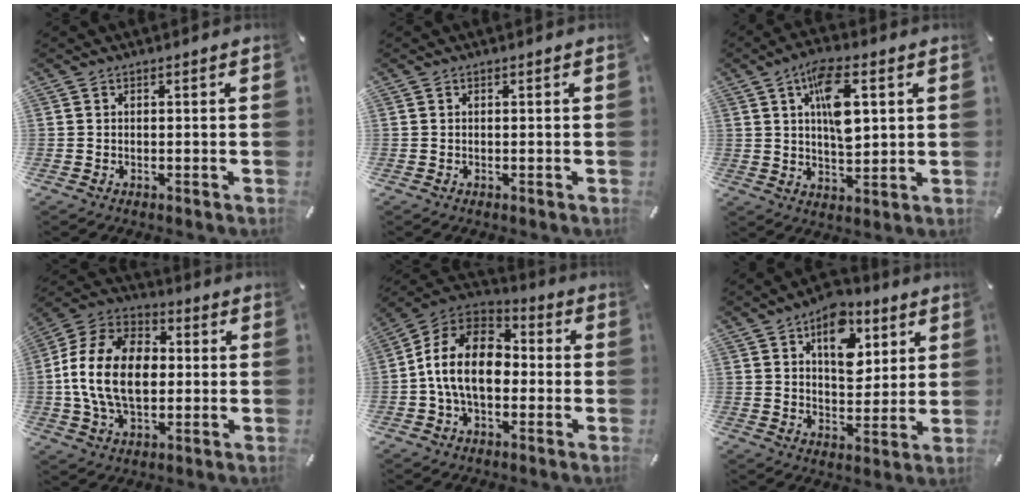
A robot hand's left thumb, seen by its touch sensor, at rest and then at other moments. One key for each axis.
{"total": 0.0}
{"total": 11.0, "fx": 3.6, "fy": 5.2, "fz": 9.0, "tx": -0.155, "ty": -0.004, "tz": 0.059}
{"total": 16.6, "fx": -1.0, "fy": 11.6, "fz": 11.8, "tx": -0.271, "ty": 0.017, "tz": -0.020}
{"total": 15.6, "fx": -2.1, "fy": 10.4, "fz": 11.4, "tx": -0.243, "ty": 0.027, "tz": -0.040}
{"total": 12.1, "fx": 5.9, "fy": 7.7, "fz": 7.2, "tx": -0.088, "ty": -0.022, "tz": 0.100}